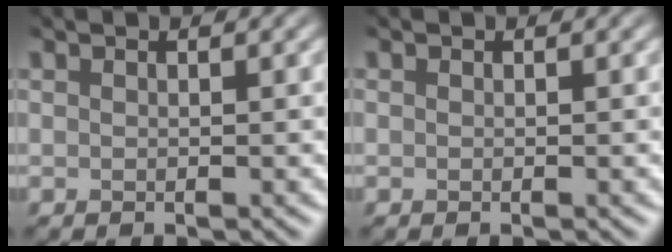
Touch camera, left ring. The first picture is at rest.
{"total": 0.0}